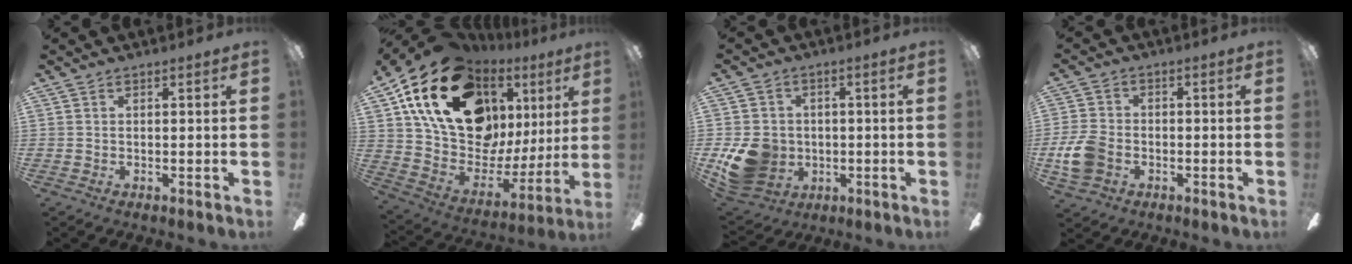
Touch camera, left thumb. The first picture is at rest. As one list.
[{"total": 24.7, "force": [13.1, 14.9, 14.7], "torque": [-0.285, -0.071, 0.249]}, {"total": 12.6, "force": [-3.0, 10.8, 5.8], "torque": [-0.134, 0.022, -0.048]}, {"total": 8.9, "force": [-2.5, 6.8, 5.2], "torque": [-0.122, 0.018, -0.046]}]